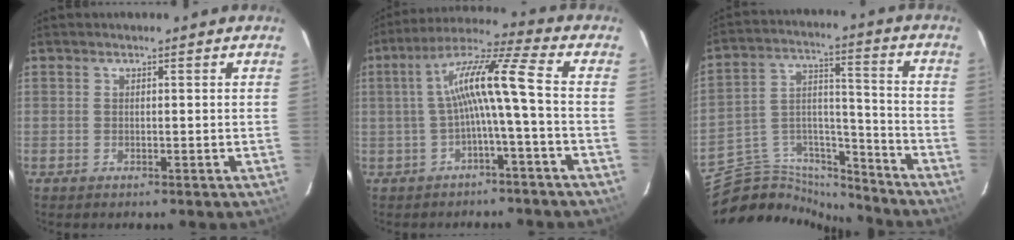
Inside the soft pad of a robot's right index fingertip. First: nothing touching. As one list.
[{"total": 9.5, "force": [-1.5, -0.5, 9.4], "torque": [-0.189, 0.020, -0.023]}, {"total": 17.5, "force": [-15.9, 5.4, 4.9], "torque": [-0.102, 0.041, -0.269]}]